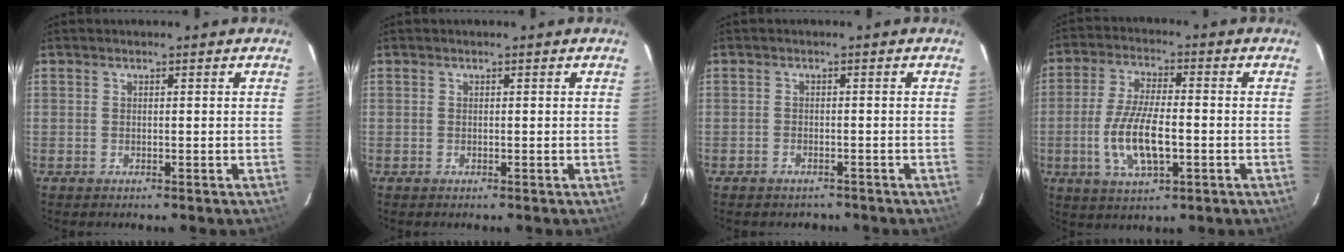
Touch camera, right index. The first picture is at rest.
{"total": 0.0}
{"total": 3.0, "force": [-2.4, 1.7, 0.5], "torque": [-0.013, 0.001, -0.032]}
{"total": 11.0, "force": [-2.6, 3.8, 10.0], "torque": [-0.203, -0.008, -0.047]}